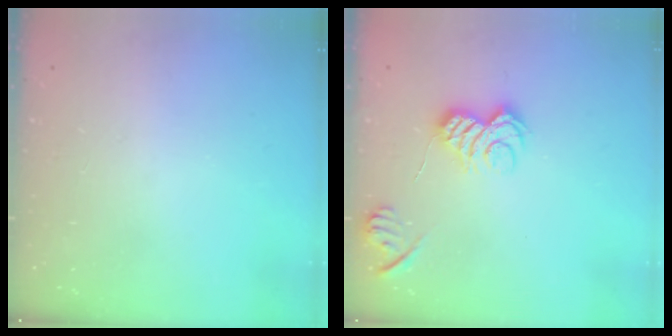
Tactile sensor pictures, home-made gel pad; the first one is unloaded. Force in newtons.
{"total": 9.6, "press": 9.6, "slide": 0.3}